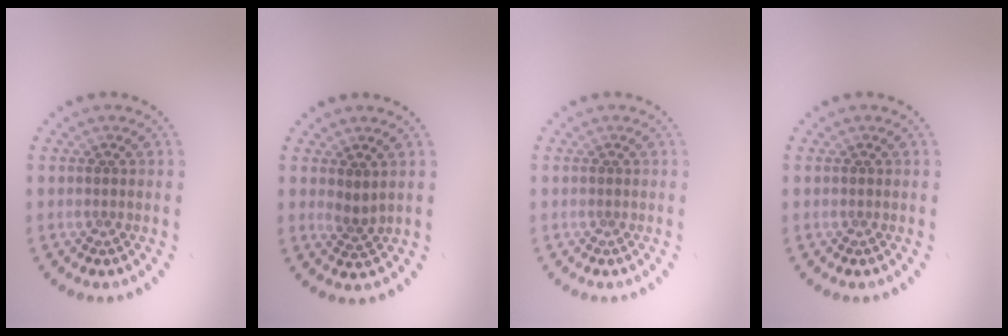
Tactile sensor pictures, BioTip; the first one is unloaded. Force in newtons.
{"total": 1.6, "press": 1.1, "slide": 1.1}
{"total": 0.0}
{"total": 0.0}